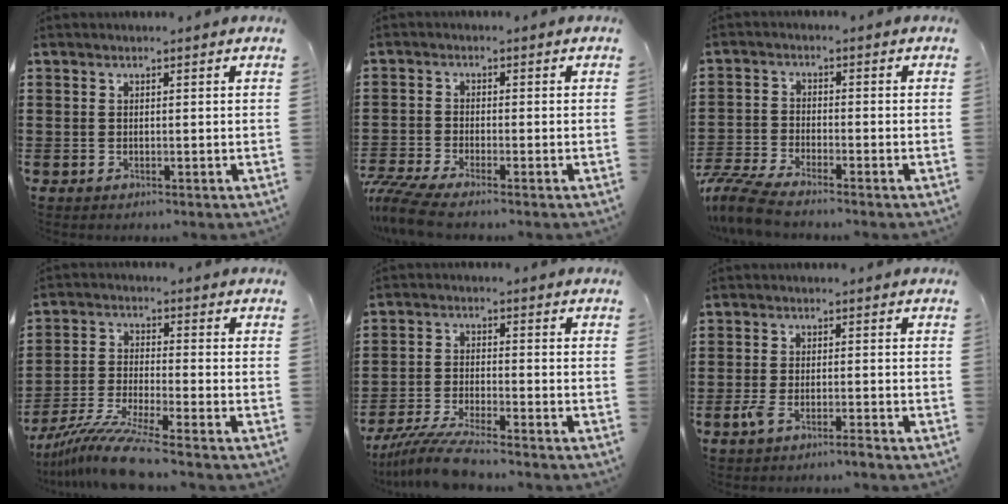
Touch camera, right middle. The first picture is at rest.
{"total": 4.5, "force": [-4.0, 0.1, 2.1], "torque": [-0.063, -0.022, -0.082]}
{"total": 6.0, "force": [-5.4, 0.5, 2.5], "torque": [-0.080, -0.016, -0.112]}
{"total": 8.8, "force": [-7.5, -0.3, 4.7], "torque": [-0.100, -0.012, -0.145]}
{"total": 7.2, "force": [-6.4, 0.0, 3.2], "torque": [-0.080, -0.015, -0.126]}
{"total": 2.8, "force": [-2.0, 0.3, 2.0], "torque": [-0.049, -0.003, -0.040]}